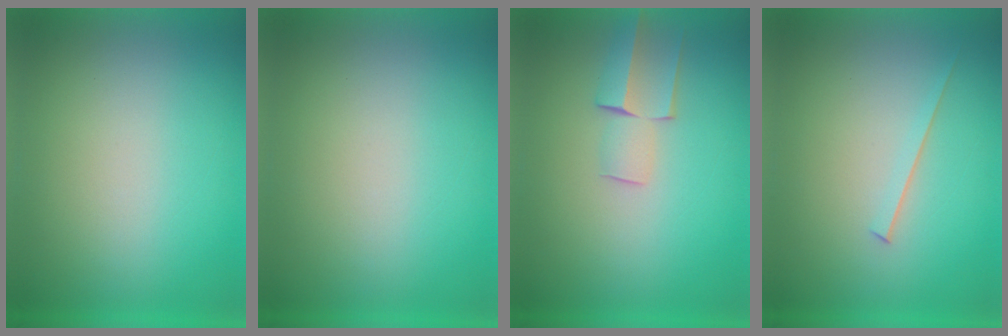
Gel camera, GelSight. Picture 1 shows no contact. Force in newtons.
{"total": 0.0}
{"total": 2.5}
{"total": 1.5}